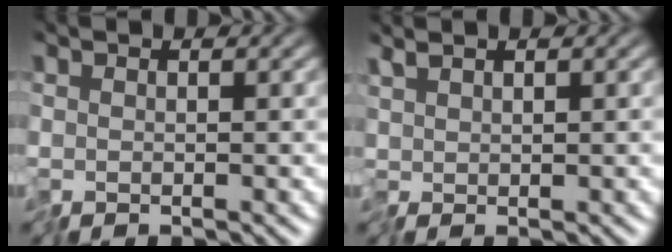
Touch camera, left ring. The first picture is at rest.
{"total": 1.1, "force": [1.0, 0.2, 0.4], "torque": [-0.014, 0.006, 0.022]}